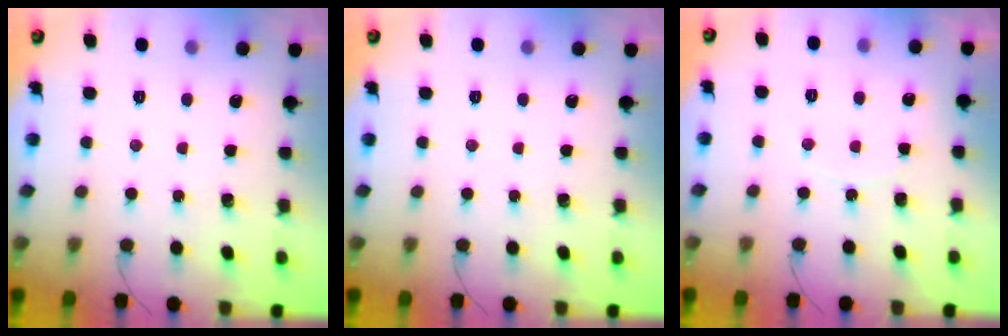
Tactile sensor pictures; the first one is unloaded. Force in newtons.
{"total": 0.0}
{"total": 5.8, "press": 5.7, "slide": 0.6}